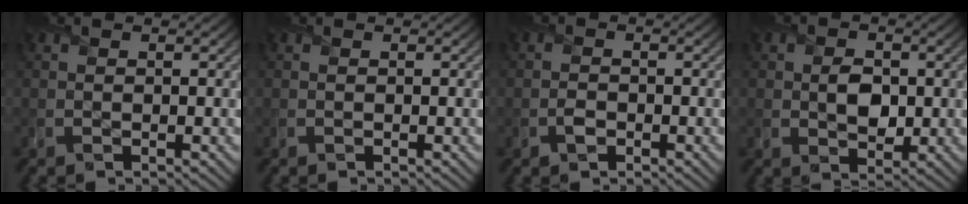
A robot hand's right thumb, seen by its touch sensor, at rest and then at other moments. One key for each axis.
{"total": 0.0}
{"total": 1.3, "fx": -0.7, "fy": 0.9, "fz": 0.6, "tx": -0.010, "ty": -0.001, "tz": -0.015}
{"total": 3.6, "fx": 0.0, "fy": 2.7, "fz": 2.4, "tx": -0.048, "ty": -0.007, "tz": -0.002}